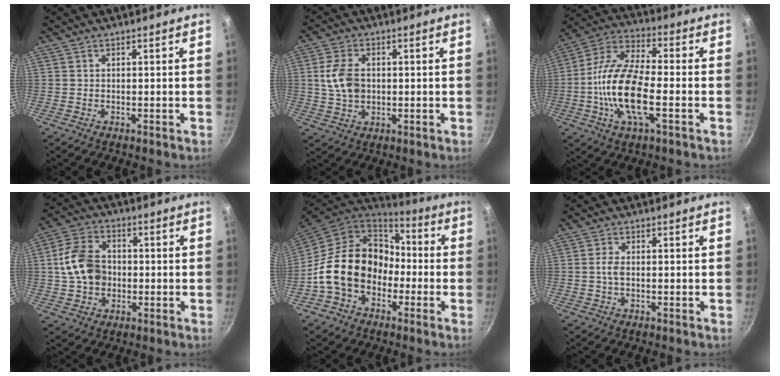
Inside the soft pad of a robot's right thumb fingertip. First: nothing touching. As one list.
[{"total": 7.5, "force": [0.7, 5.1, 5.5], "torque": [-0.100, 0.005, 0.012]}, {"total": 16.9, "force": [-3.3, 6.7, 15.1], "torque": [-0.288, 0.031, -0.081]}, {"total": 10.9, "force": [-0.1, 8.3, 7.2], "torque": [-0.116, 0.019, -0.011]}, {"total": 17.2, "force": [-3.1, 13.5, 10.3], "torque": [-0.148, 0.058, -0.058]}, {"total": 2.0, "force": [-0.1, 1.1, 1.7], "torque": [-0.038, 0.004, -0.005]}]